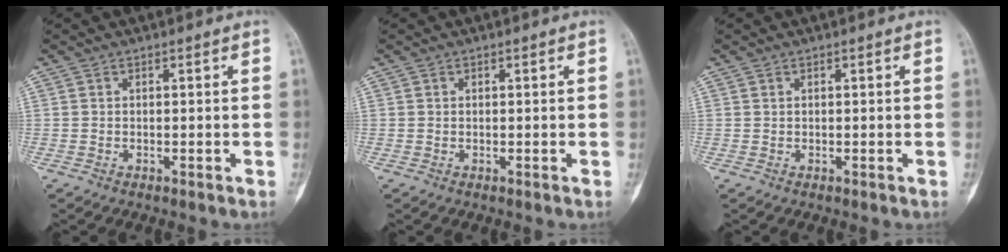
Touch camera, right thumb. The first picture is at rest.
{"total": 0.0}
{"total": 0.0}